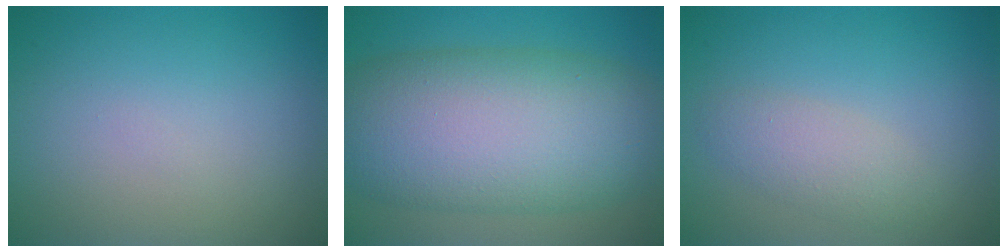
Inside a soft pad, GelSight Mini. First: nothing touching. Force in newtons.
{"total": 13.1, "press": 13.1, "slide": 0.5}
{"total": 2.4, "press": 2.4, "slide": 0.1}